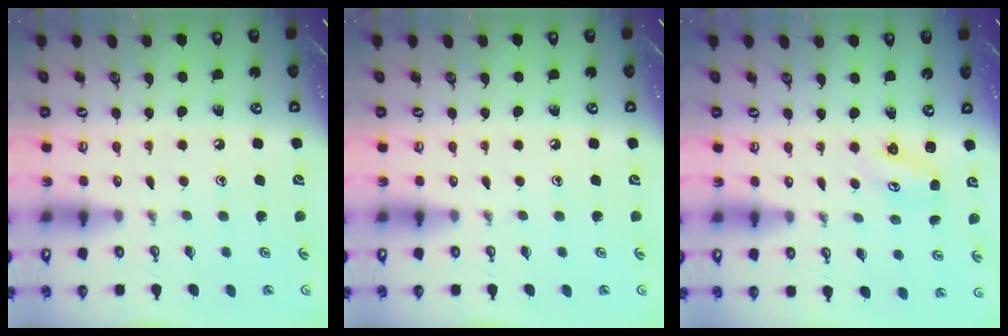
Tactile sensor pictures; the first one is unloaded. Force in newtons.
{"total": 0.0}
{"total": 2.3, "press": 2.3, "slide": 0.2}